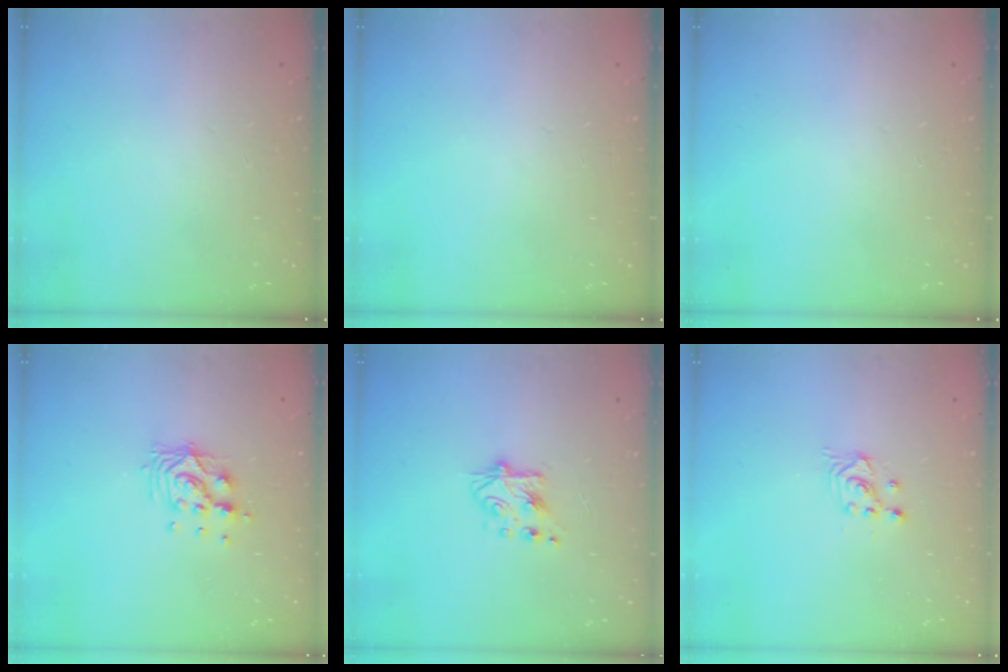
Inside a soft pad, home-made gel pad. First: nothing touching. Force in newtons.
{"total": 0.0}
{"total": 0.0}
{"total": 9.7, "press": 9.6, "slide": 0.8}
{"total": 6.4, "press": 6.4, "slide": 0.5}
{"total": 2.5, "press": 2.5, "slide": 0.3}